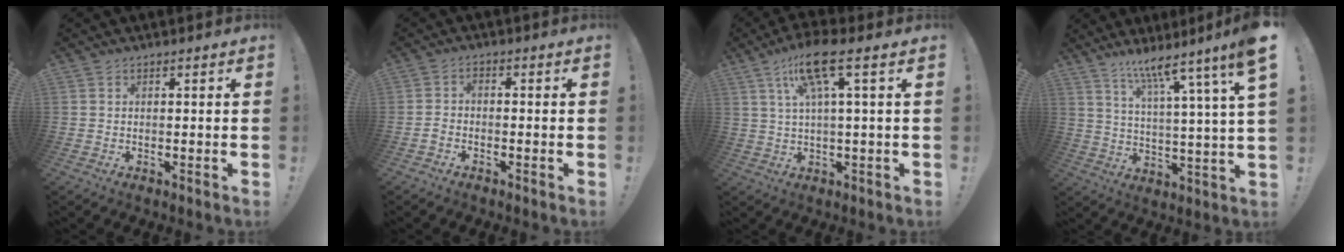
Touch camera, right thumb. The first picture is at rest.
{"total": 2.4, "force": [-1.5, 1.2, 1.5], "torque": [-0.042, 0.008, -0.029]}
{"total": 11.2, "force": [4.5, 1.5, 10.2], "torque": [-0.186, -0.007, 0.072]}
{"total": 12.3, "force": [8.0, 0.3, 9.4], "torque": [-0.159, -0.057, 0.118]}